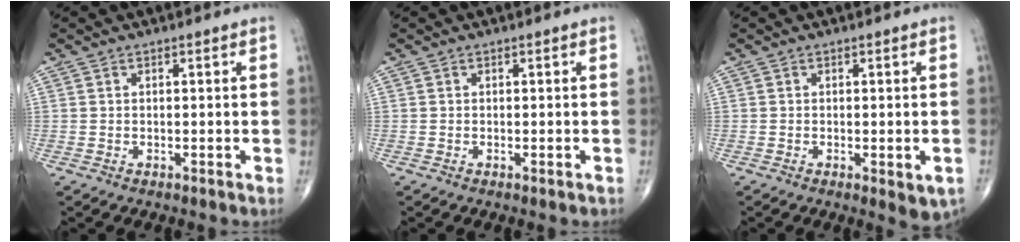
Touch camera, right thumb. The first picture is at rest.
{"total": 0.6, "force": [-0.3, 0.1, 0.5], "torque": [-0.003, -0.002, -0.005]}
{"total": 3.9, "force": [-1.3, 1.3, 3.5], "torque": [-0.034, -0.005, -0.013]}